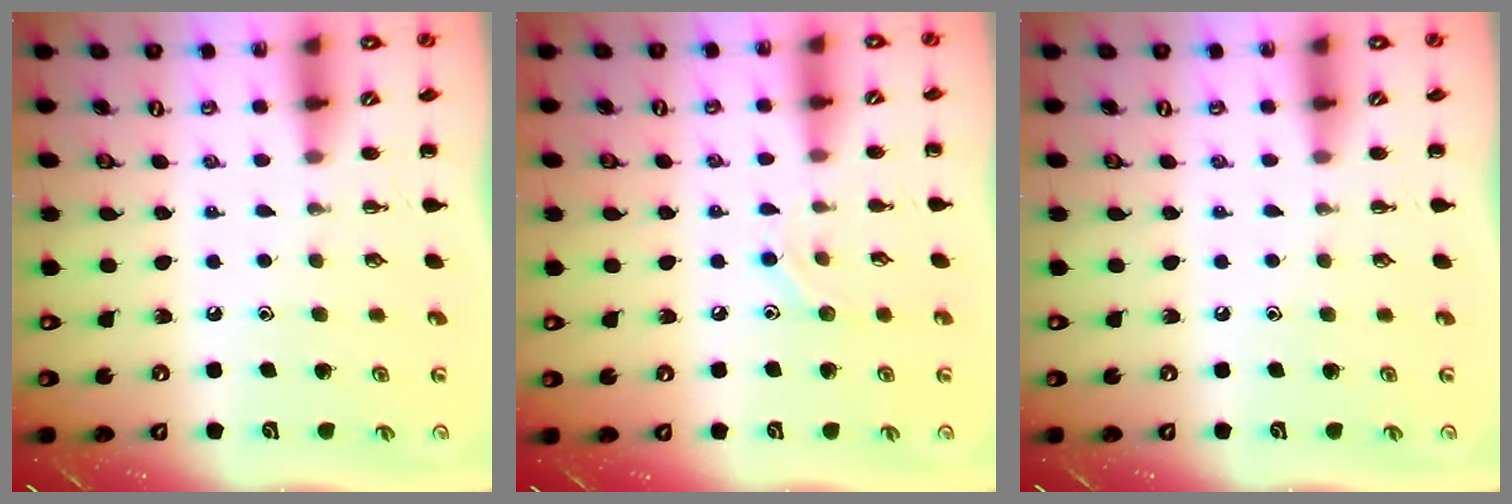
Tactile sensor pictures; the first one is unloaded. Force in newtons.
{"total": 6.7, "press": 6.6, "slide": 1.1}
{"total": 0.0}